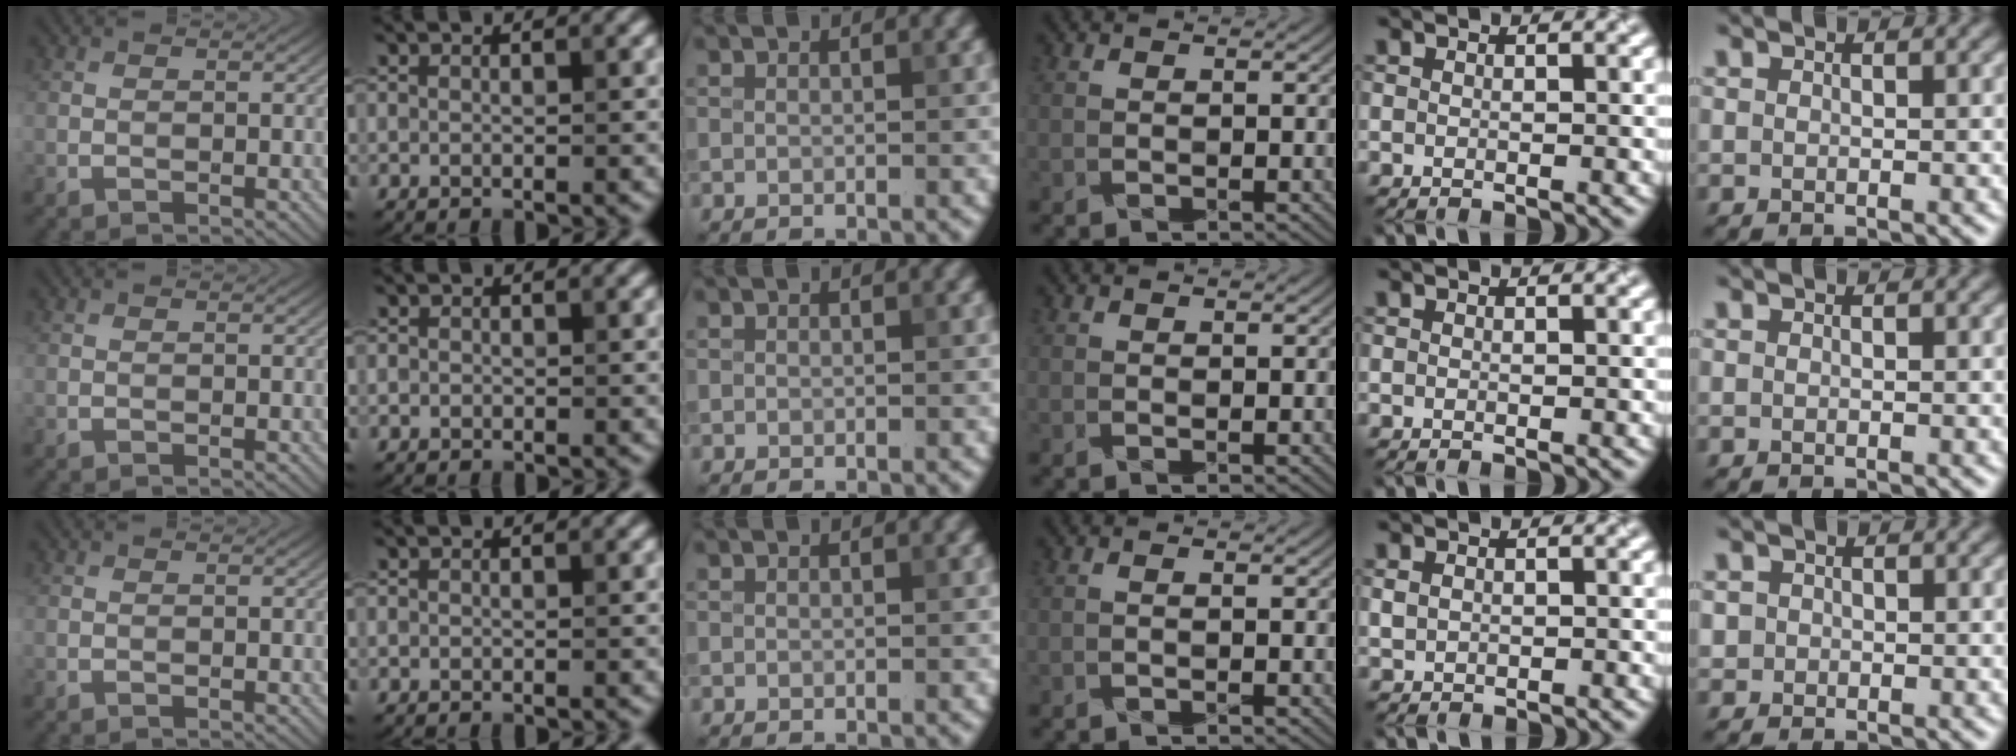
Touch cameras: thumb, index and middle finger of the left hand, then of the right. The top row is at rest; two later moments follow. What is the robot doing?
{"motion": "fold", "object": "paper towel"}